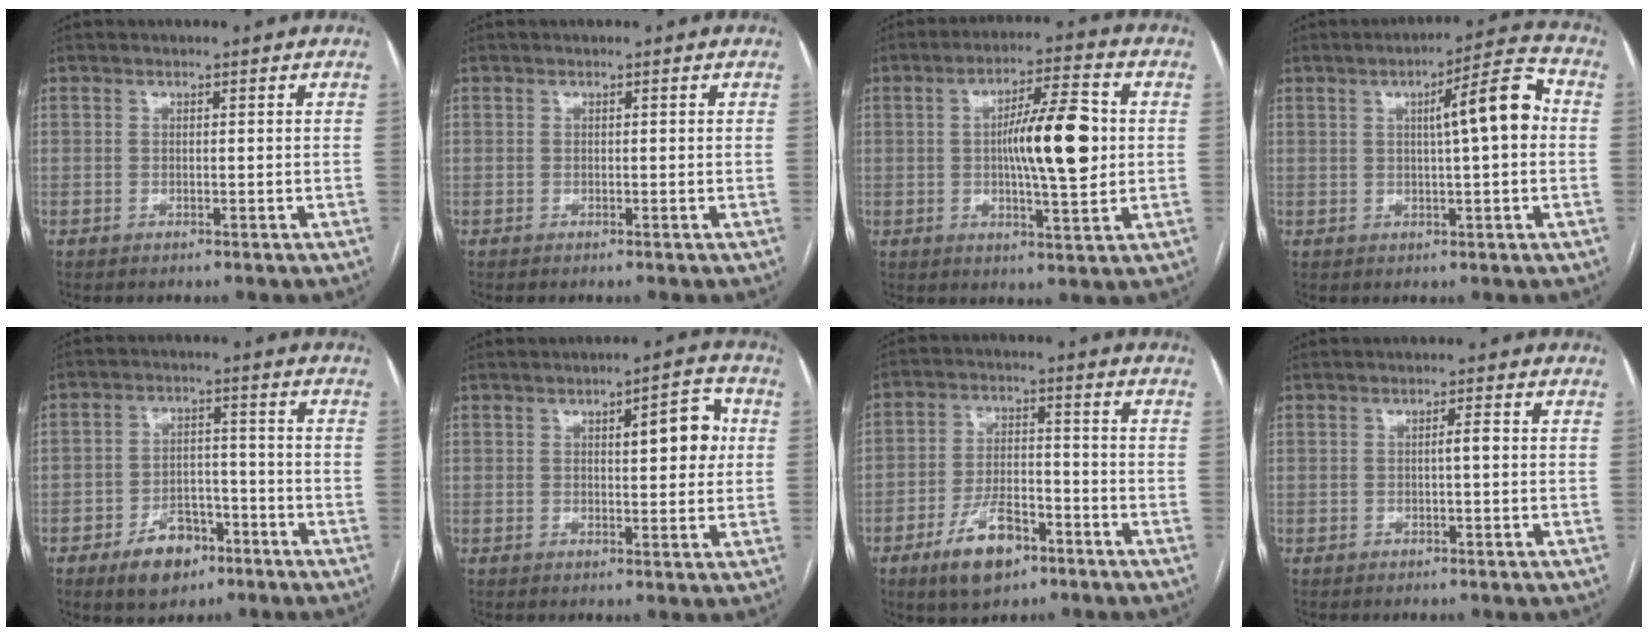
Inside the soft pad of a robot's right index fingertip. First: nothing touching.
{"total": 0.0}
{"total": 11.5, "force": [0.6, 2.0, 11.3], "torque": [-0.185, 0.012, 0.010]}
{"total": 8.7, "force": [1.1, 0.9, 8.5], "torque": [-0.123, 0.024, 0.014]}
{"total": 7.8, "force": [-4.7, 4.8, 4.1], "torque": [-0.066, 0.013, -0.068]}
{"total": 6.7, "force": [1.5, 2.0, 6.2], "torque": [-0.079, 0.014, 0.021]}
{"total": 9.6, "force": [-5.6, 4.6, 6.3], "torque": [-0.118, 0.008, -0.092]}
{"total": 1.4, "force": [-0.1, 0.1, 1.4], "torque": [-0.021, 0.004, 0.000]}